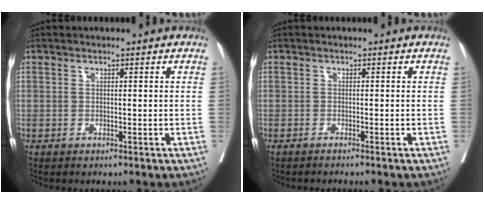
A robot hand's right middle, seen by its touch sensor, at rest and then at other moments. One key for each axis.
{"total": 2.2, "fx": -1.9, "fy": -0.2, "fz": 1.0, "tx": -0.014, "ty": 0.001, "tz": -0.024}